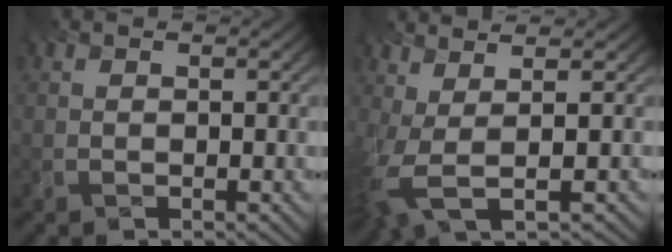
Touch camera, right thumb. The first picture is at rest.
{"total": 6.3, "force": [-0.2, 2.5, 5.8], "torque": [-0.129, -0.002, 0.007]}